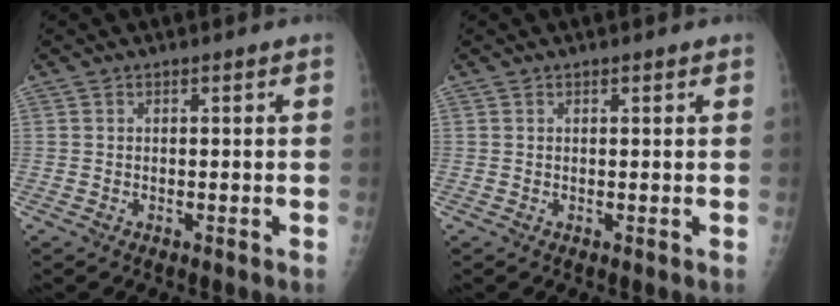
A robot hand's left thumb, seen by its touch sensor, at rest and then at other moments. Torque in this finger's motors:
{"motor_torque": [0.09, 0.21, -0.23, -0.15, 0.02]}